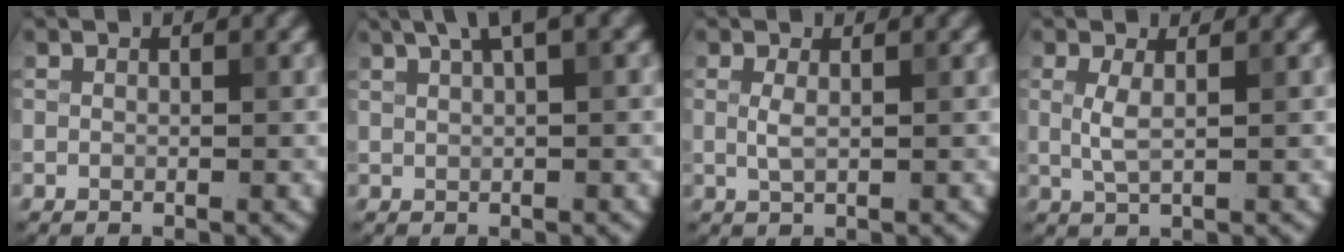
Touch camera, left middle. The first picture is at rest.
{"total": 3.2, "force": [1.9, 0.5, 2.5], "torque": [-0.037, 0.011, 0.034]}
{"total": 1.2, "force": [0.2, 0.3, 1.2], "torque": [-0.026, -0.001, 0.005]}
{"total": 1.8, "force": [0.3, 0.5, 1.7], "torque": [-0.040, -0.001, 0.009]}